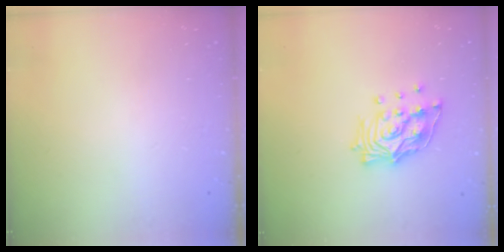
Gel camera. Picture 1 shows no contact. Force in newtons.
{"total": 15.1, "press": 15.0, "slide": 1.8}